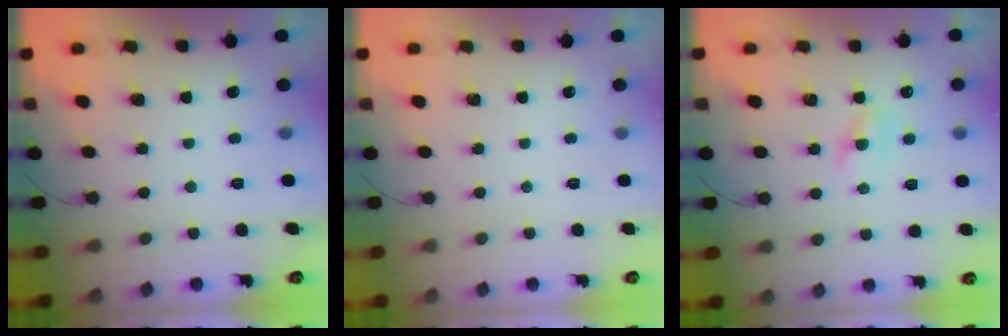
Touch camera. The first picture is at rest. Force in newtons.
{"total": 0.0}
{"total": 2.7, "press": 2.5, "slide": 0.9}